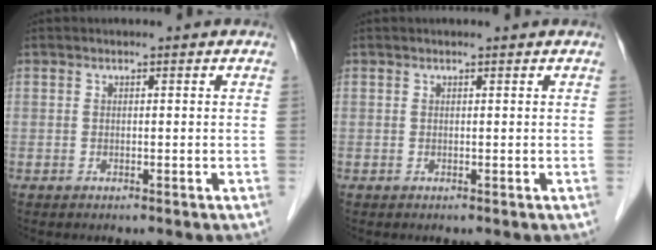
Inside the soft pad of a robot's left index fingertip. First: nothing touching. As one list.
[{"total": 0.8, "force": [0.7, 0.0, 0.4], "torque": [-0.007, 0.009, 0.013]}]